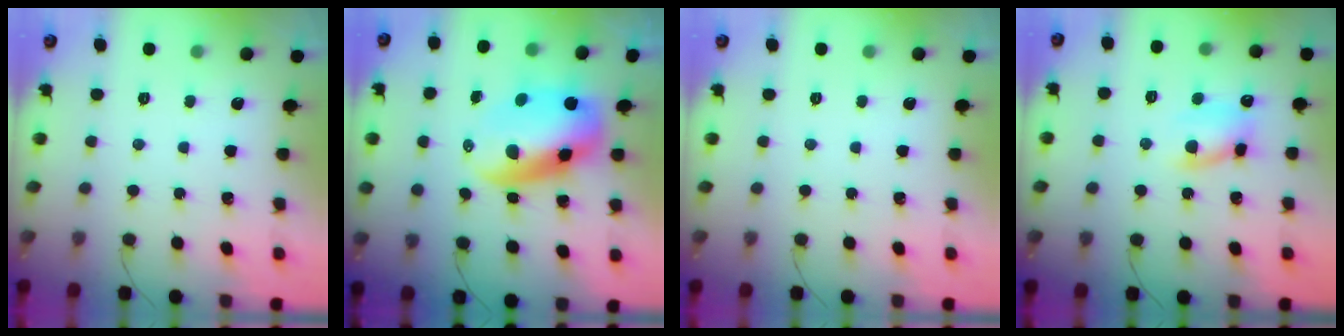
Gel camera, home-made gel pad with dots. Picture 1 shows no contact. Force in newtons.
{"total": 11.2, "press": 10.8, "slide": 3.0}
{"total": 0.0}
{"total": 7.5, "press": 7.4, "slide": 1.4}